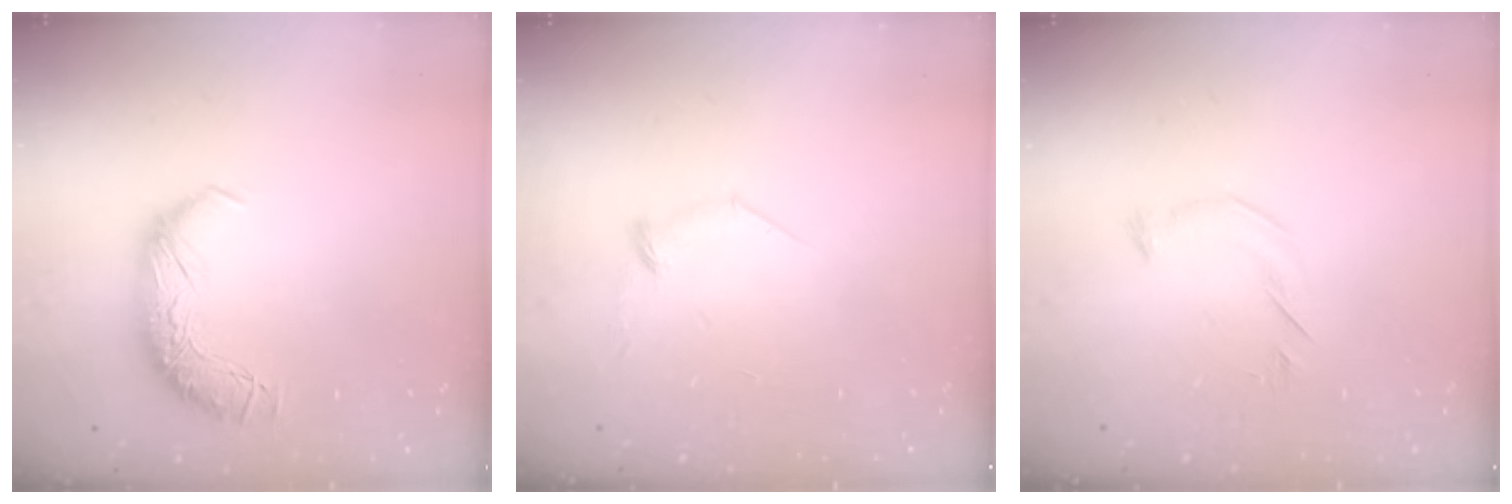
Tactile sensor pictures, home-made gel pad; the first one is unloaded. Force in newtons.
{"total": 8.1, "press": 8.1, "slide": 0.6}
{"total": 4.6, "press": 4.4, "slide": 1.2}